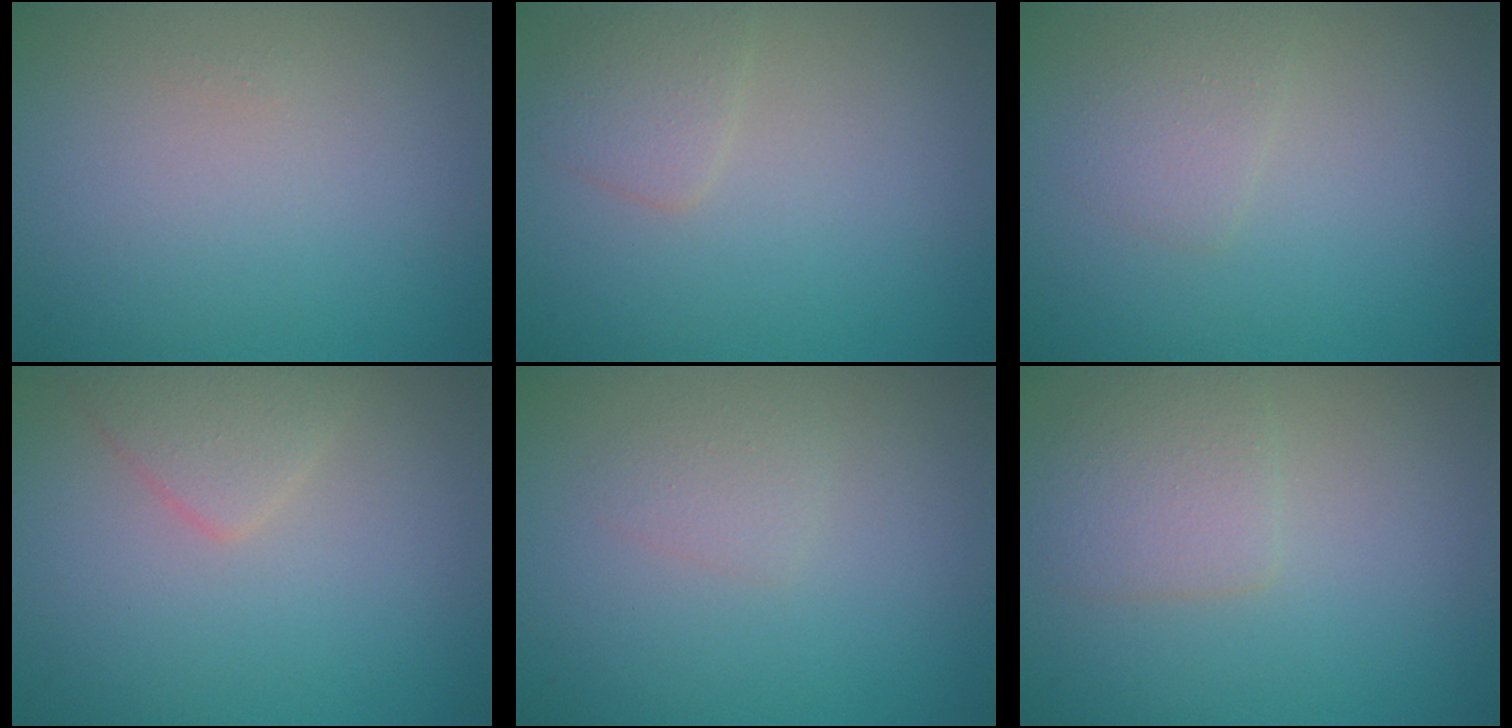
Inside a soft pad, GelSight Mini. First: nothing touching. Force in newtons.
{"total": 1.7, "press": 1.7, "slide": 0.0}
{"total": 1.5, "press": 1.5, "slide": 0.2}
{"total": 2.1, "press": 2.1, "slide": 0.1}
{"total": 1.1, "press": 1.1, "slide": 0.1}
{"total": 2.5, "press": 2.5, "slide": 0.1}